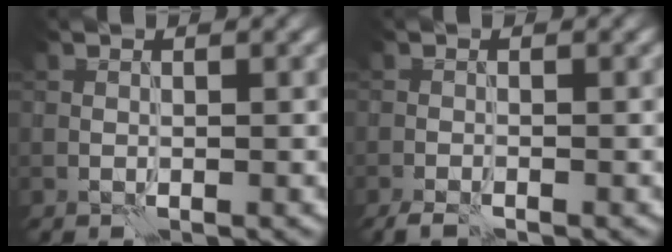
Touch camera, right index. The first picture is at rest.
{"total": 1.9, "force": [-1.6, 0.3, 1.1], "torque": [-0.023, -0.003, -0.028]}